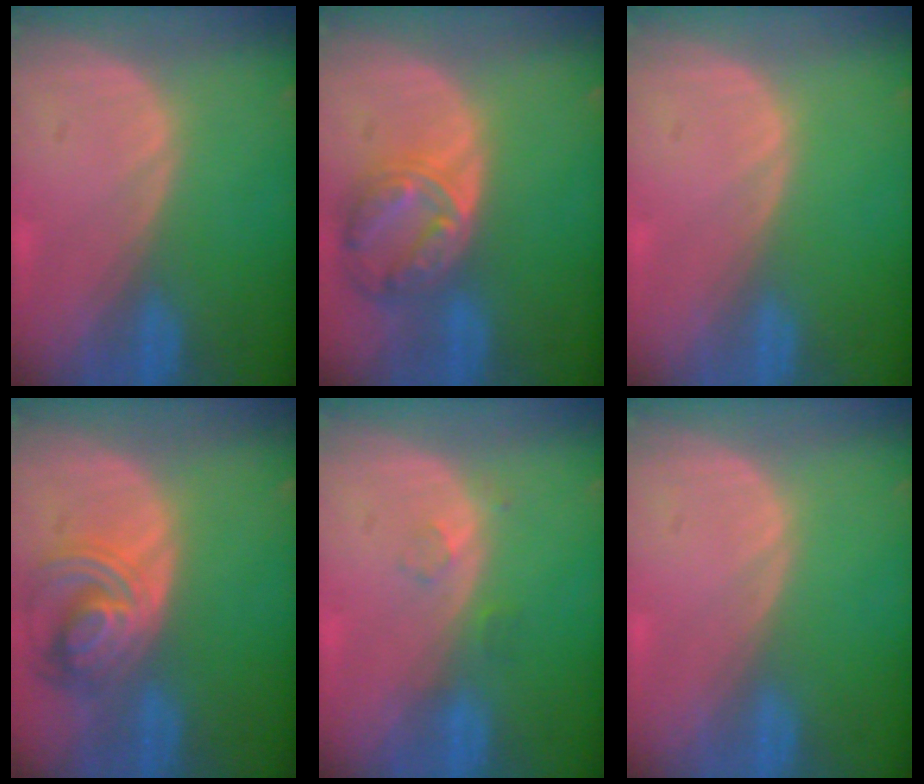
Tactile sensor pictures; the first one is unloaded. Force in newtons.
{"total": 8.3, "press": 7.2, "slide": 4.2}
{"total": 0.0}
{"total": 7.8, "press": 6.9, "slide": 3.6}
{"total": 1.7, "press": 1.7, "slide": 0.2}
{"total": 0.0}